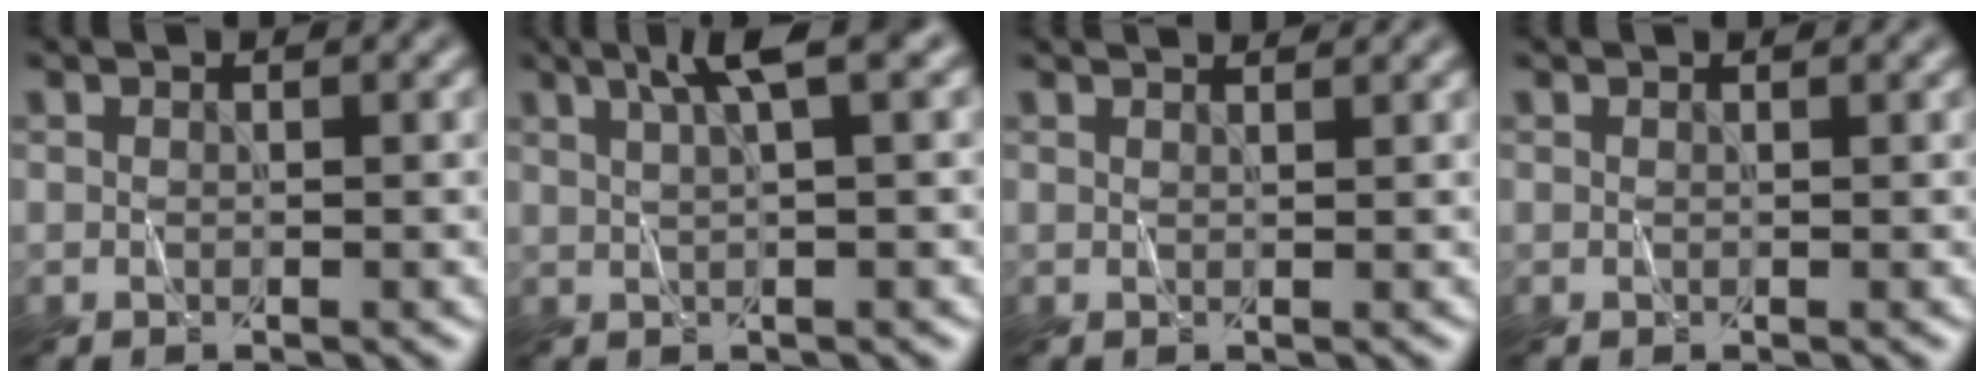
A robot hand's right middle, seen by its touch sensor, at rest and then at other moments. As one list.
[{"total": 4.0, "force": [2.1, 0.5, 3.4], "torque": [-0.051, 0.008, 0.036]}, {"total": 2.1, "force": [1.9, 0.5, 0.7], "torque": [-0.005, 0.002, 0.009]}, {"total": 0.5, "force": [0.5, 0.1, 0.2], "torque": [-0.002, -0.003, 0.002]}]